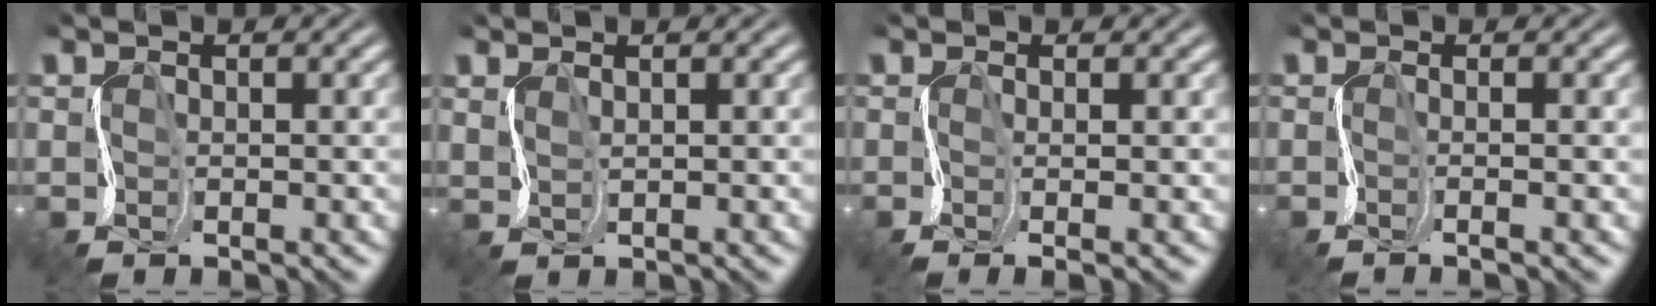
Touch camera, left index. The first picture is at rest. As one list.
[{"total": 1.3, "force": [1.1, -0.3, -0.5], "torque": [0.002, 0.011, 0.024]}, {"total": 1.8, "force": [-0.1, 0.5, 1.8], "torque": [-0.026, -0.004, -0.001]}, {"total": 1.8, "force": [-0.3, 0.5, 1.7], "torque": [-0.017, -0.004, -0.008]}]